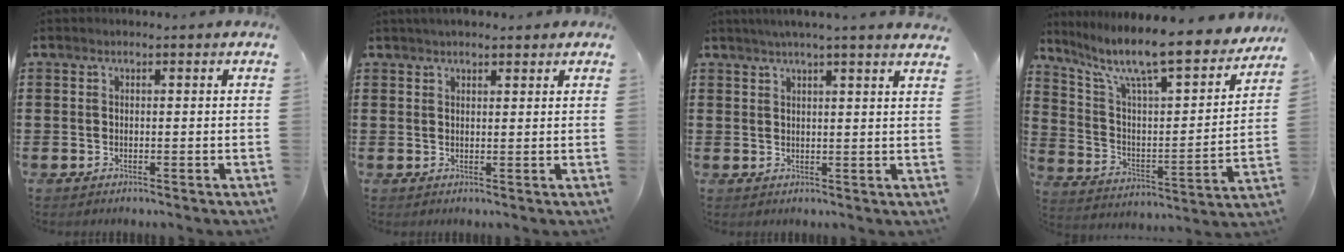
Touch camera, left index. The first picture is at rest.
{"total": 2.0, "force": [1.7, 0.5, 0.8], "torque": [-0.018, 0.006, 0.033]}
{"total": 3.0, "force": [2.6, -0.7, 1.3], "torque": [-0.031, -0.003, 0.046]}
{"total": 10.2, "force": [8.3, 1.1, 5.8], "torque": [-0.137, -0.064, 0.133]}